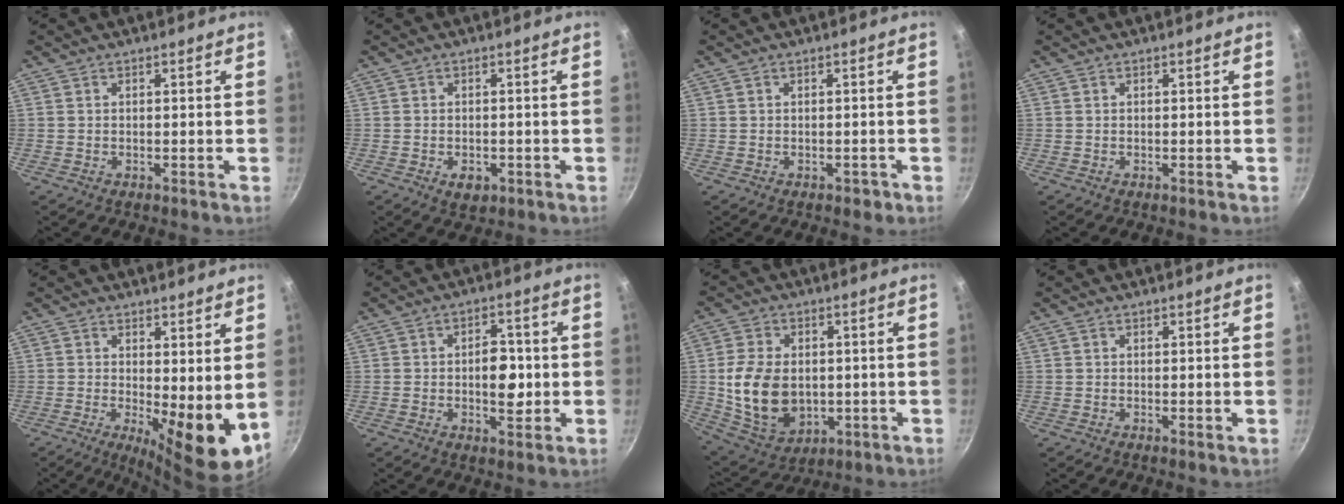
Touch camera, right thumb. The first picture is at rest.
{"total": 3.2, "force": [-1.2, 2.2, 2.1], "torque": [-0.028, 0.004, -0.011]}
{"total": 1.7, "force": [-0.6, 1.2, 0.9], "torque": [0.001, 0.015, 0.001]}
{"total": 0.0}
{"total": 9.5, "force": [0.4, 3.1, 9.0], "torque": [-0.113, -0.024, 0.011]}
{"total": 7.5, "force": [-0.5, 4.4, 6.1], "torque": [-0.061, 0.007, -0.010]}
{"total": 14.5, "force": [-0.2, 10.4, 10.2], "torque": [-0.174, -0.011, 0.013]}
{"total": 0.7, "force": [0.4, 0.3, 0.5], "torque": [-0.006, -0.005, 0.003]}